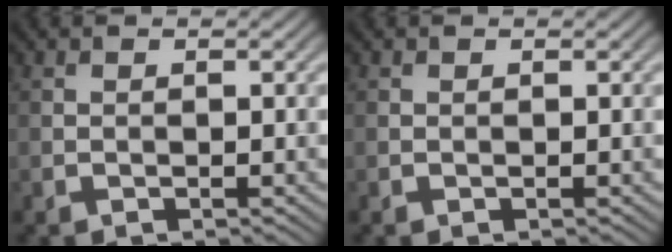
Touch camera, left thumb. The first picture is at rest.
{"total": 0.0}